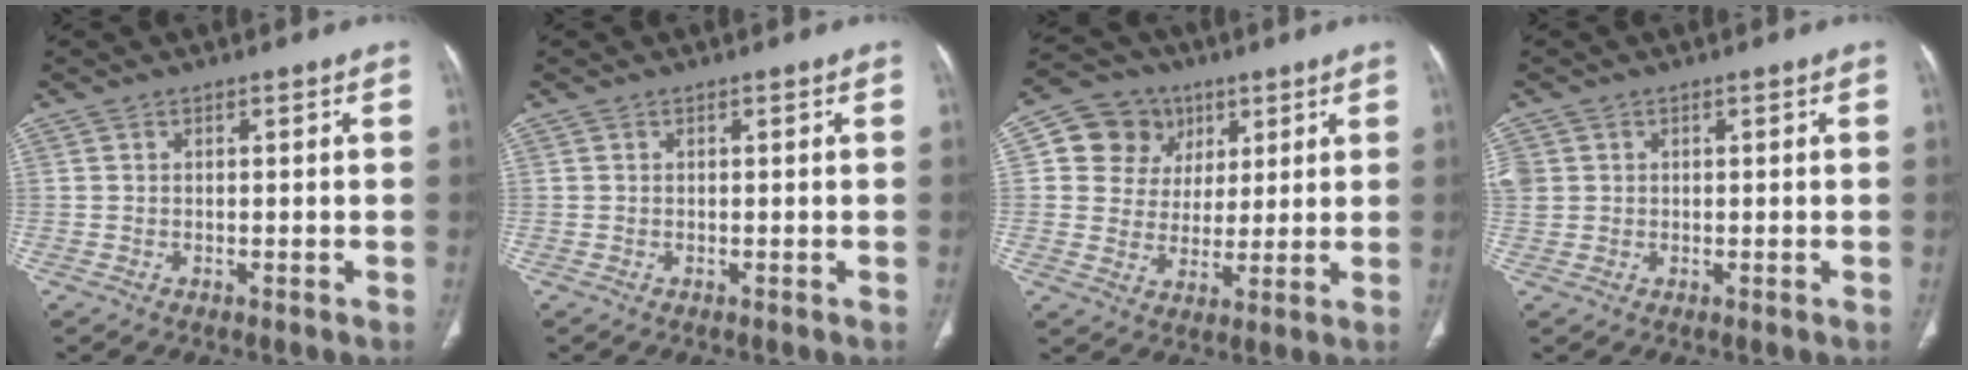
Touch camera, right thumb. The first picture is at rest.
{"total": 0.0}
{"total": 11.2, "force": [4.2, 9.9, 3.3], "torque": [-0.018, -0.004, 0.070]}
{"total": 4.0, "force": [0.7, 3.6, 1.6], "torque": [-0.043, 0.015, 0.025]}